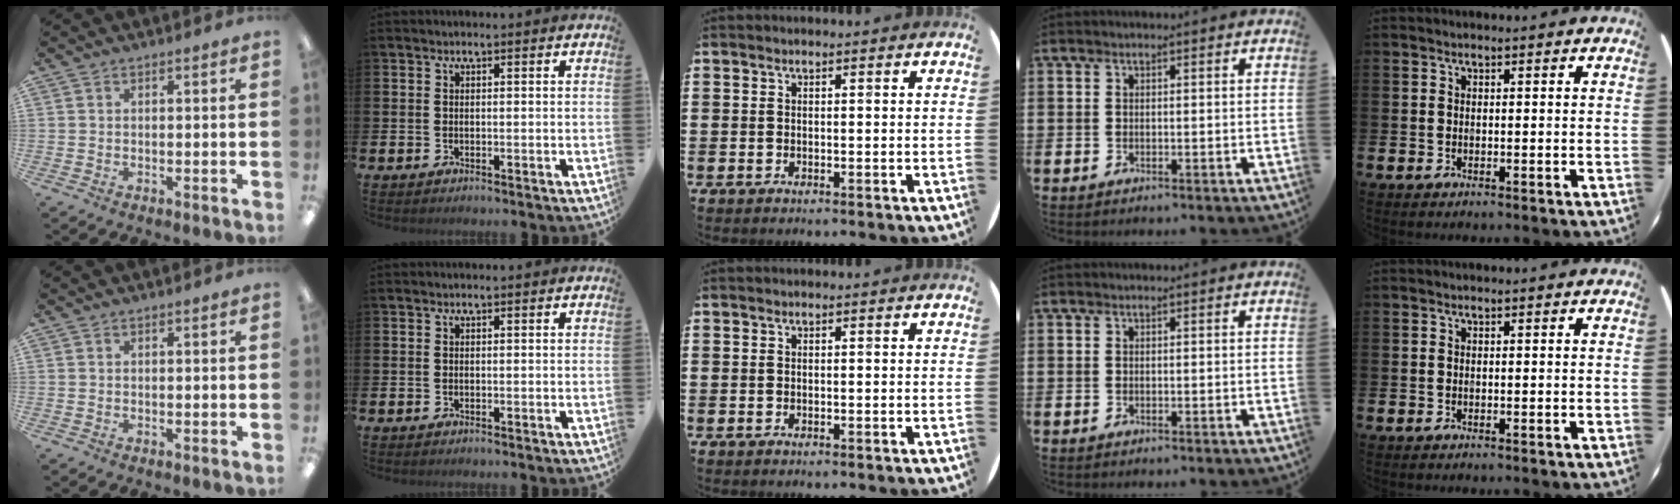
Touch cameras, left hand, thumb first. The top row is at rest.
{}